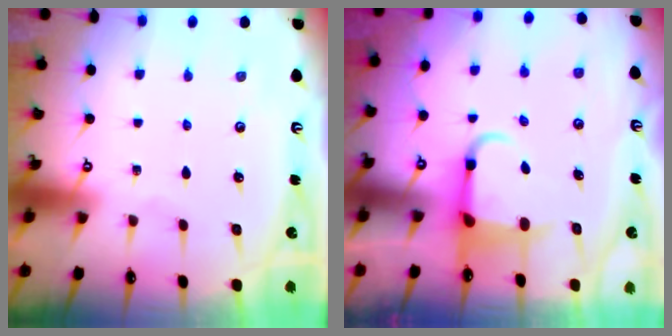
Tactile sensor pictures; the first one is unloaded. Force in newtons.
{"total": 4.7, "press": 4.7, "slide": 0.8}